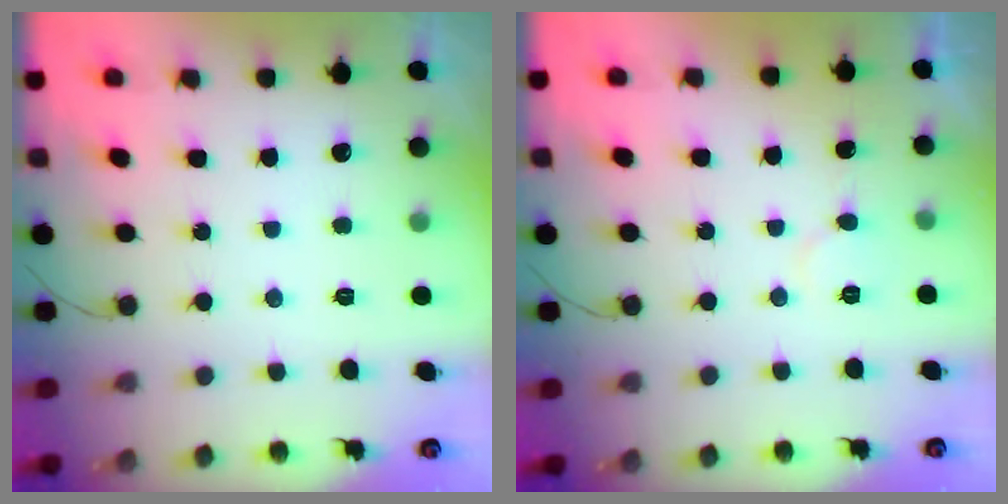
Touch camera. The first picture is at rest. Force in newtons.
{"total": 3.8, "press": 3.8, "slide": 0.3}